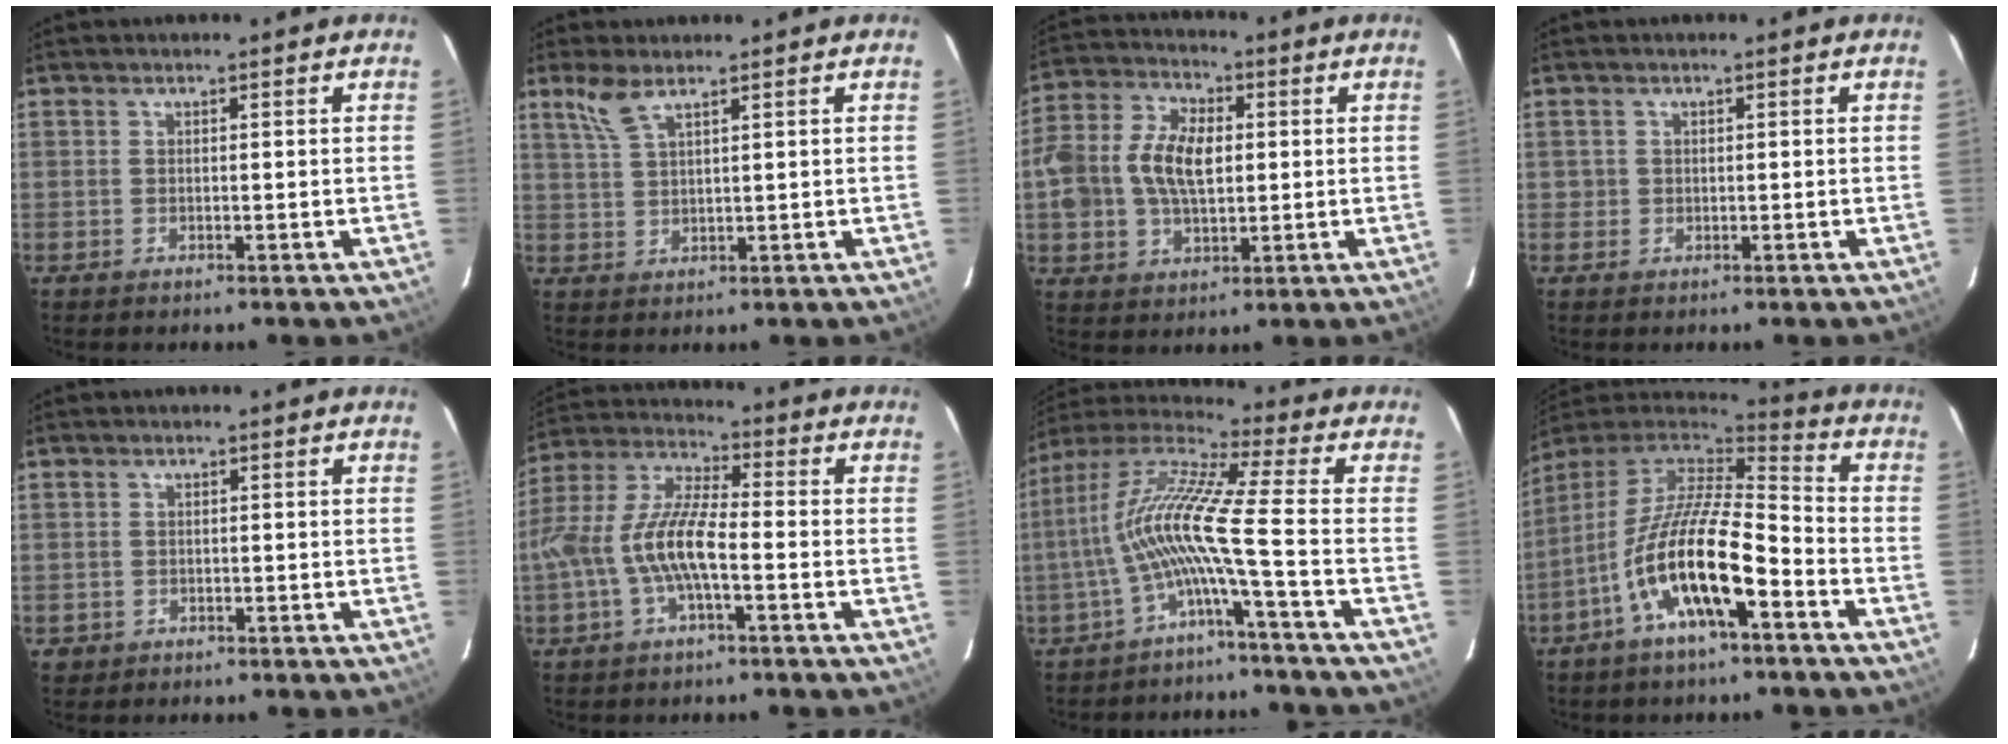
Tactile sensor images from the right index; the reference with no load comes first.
{"total": 3.9, "force": [2.9, 0.7, 2.6], "torque": [-0.058, 0.003, 0.064]}
{"total": 12.7, "force": [0.7, 7.9, 9.9], "torque": [-0.207, 0.020, 0.011]}
{"total": 1.1, "force": [0.0, 1.1, 0.0], "torque": [0.003, 0.001, -0.001]}
{"total": 1.9, "force": [-0.5, 1.9, 0.2], "torque": [-0.006, 0.001, -0.004]}
{"total": 11.8, "force": [-3.2, 3.2, 10.9], "torque": [-0.234, 0.005, -0.063]}
{"total": 11.6, "force": [-3.3, -1.6, 11.0], "torque": [-0.207, 0.004, -0.067]}
{"total": 17.1, "force": [-7.7, 4.7, 14.5], "torque": [-0.272, -0.018, -0.151]}